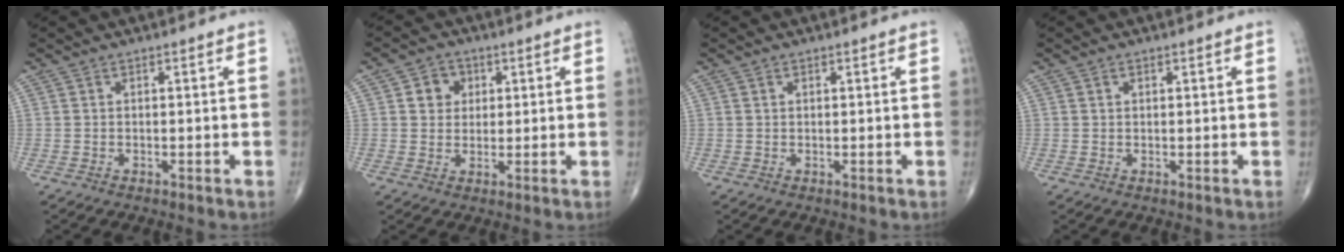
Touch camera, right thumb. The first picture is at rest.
{"total": 4.9, "force": [1.5, 4.3, 1.9], "torque": [-0.005, -0.001, 0.020]}
{"total": 0.5, "force": [0.3, 0.3, 0.3], "torque": [-0.004, -0.001, 0.005]}
{"total": 0.7, "force": [0.3, 0.5, 0.4], "torque": [-0.005, -0.001, 0.006]}